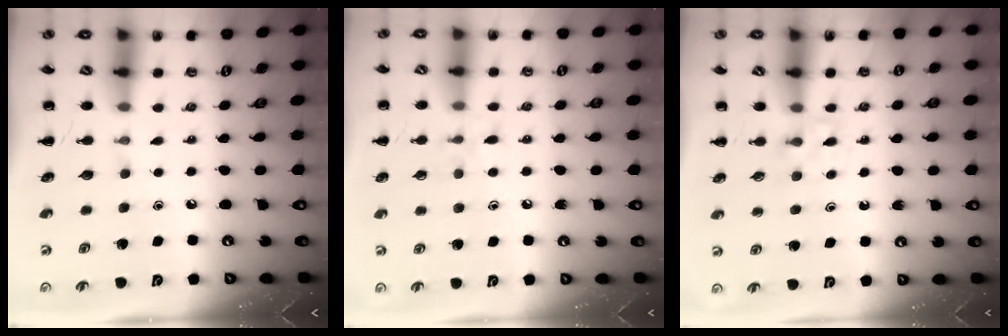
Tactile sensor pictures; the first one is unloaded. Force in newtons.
{"total": 6.5, "press": 6.1, "slide": 2.4}
{"total": 4.6, "press": 4.3, "slide": 1.6}